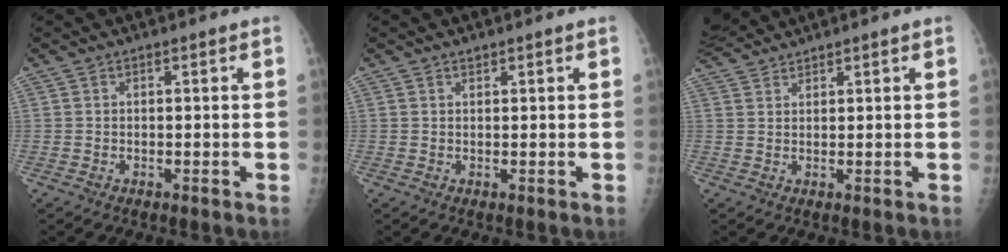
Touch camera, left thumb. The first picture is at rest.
{"total": 0.7, "force": [0.6, 0.3, 0.2], "torque": [-0.001, -0.004, 0.009]}
{"total": 4.9, "force": [4.8, 0.7, 0.9], "torque": [-0.023, 0.011, 0.097]}